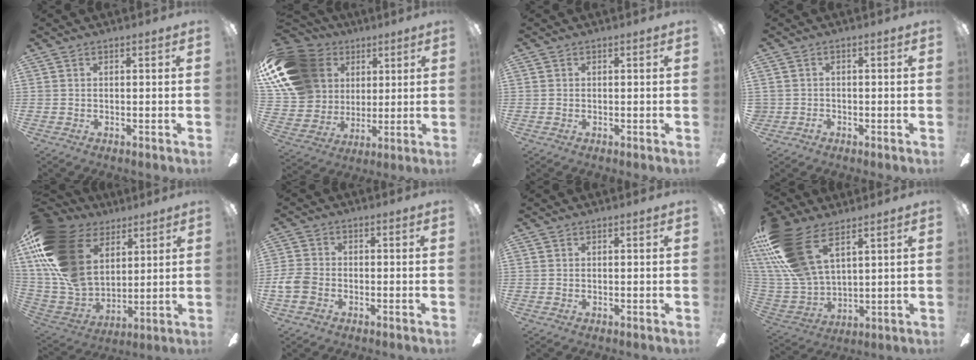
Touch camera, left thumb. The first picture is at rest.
{"total": 20.8, "force": [7.9, 16.5, 10.0], "torque": [-0.209, -0.022, 0.161]}
{"total": 0.0}
{"total": 1.6, "force": [-1.0, 1.3, 0.1], "torque": [-0.001, 0.002, -0.021]}
{"total": 22.0, "force": [8.6, 15.0, 13.6], "torque": [-0.311, -0.028, 0.161]}
{"total": 5.6, "force": [-2.3, 4.0, 3.2], "torque": [-0.075, 0.011, -0.042]}
{"total": 0.0}
{"total": 22.1, "force": [12.3, 11.1, 14.6], "torque": [-0.343, -0.054, 0.225]}